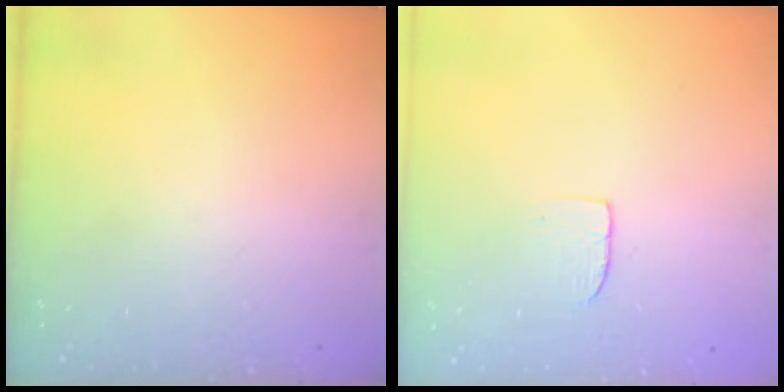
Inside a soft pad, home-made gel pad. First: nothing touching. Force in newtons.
{"total": 3.7, "press": 3.7, "slide": 0.2}